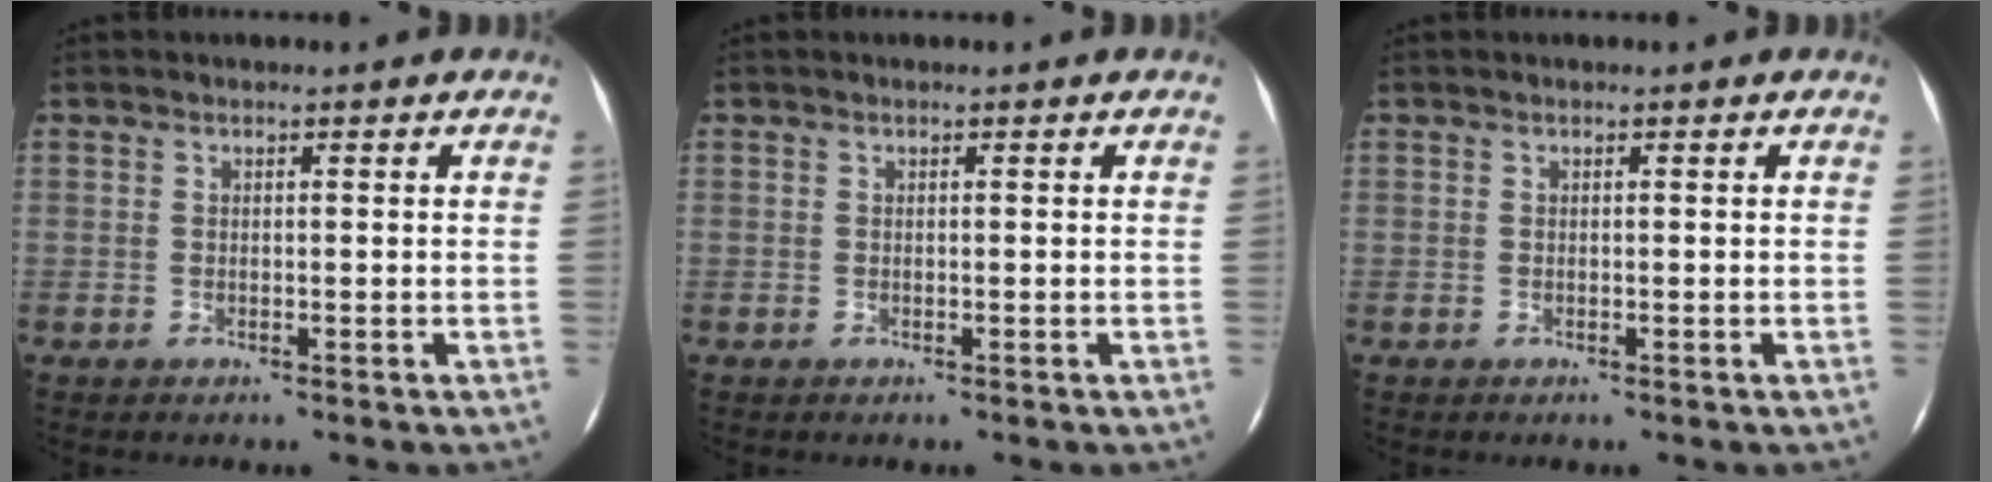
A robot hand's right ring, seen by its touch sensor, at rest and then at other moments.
{"total": 0.0}
{"total": 0.0}